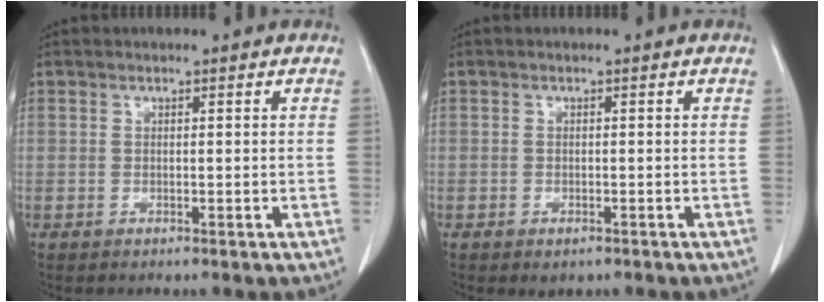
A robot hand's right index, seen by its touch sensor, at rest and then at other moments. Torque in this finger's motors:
{"motor_torque": [0.24, -0.22, 0.00, 0.00]}